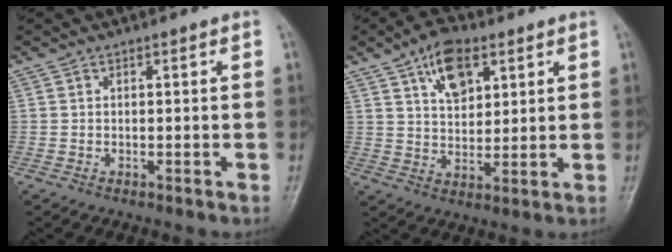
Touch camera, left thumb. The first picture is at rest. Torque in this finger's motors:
{"motor_torque": [-0.33, 0.27, 0.19, 0.00, 0.02]}